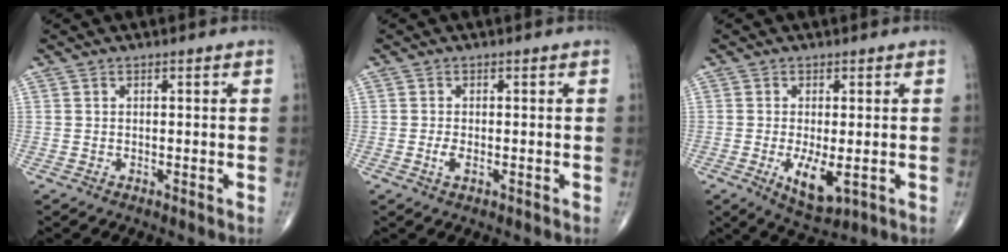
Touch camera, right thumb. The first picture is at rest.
{"total": 1.8, "force": [-0.4, 0.8, 1.6], "torque": [-0.035, -0.003, -0.009]}
{"total": 6.4, "force": [-1.4, 2.5, 5.7], "torque": [-0.098, -0.018, -0.013]}